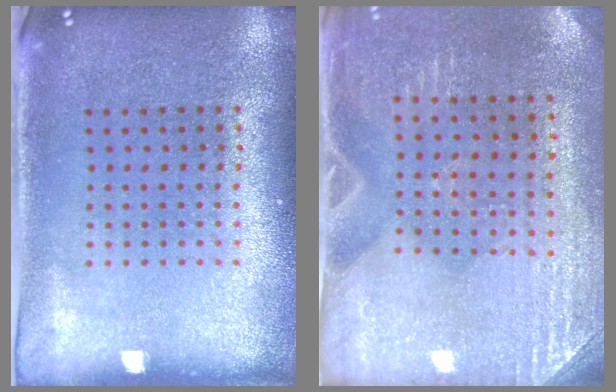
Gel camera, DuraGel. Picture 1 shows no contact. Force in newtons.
{"total": 2.8, "press": 2.6, "slide": 1.0}